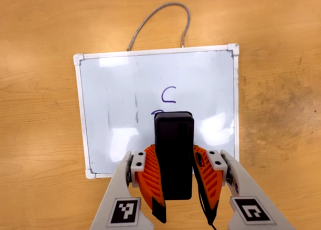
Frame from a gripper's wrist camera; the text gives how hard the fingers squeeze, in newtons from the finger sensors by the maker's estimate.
{"total": 8.7, "left": 7.3, "right": 10.2}